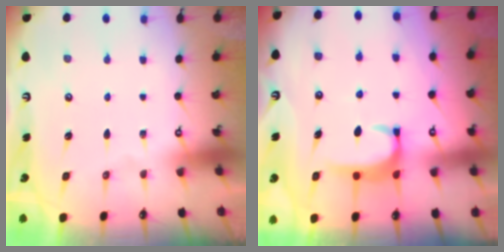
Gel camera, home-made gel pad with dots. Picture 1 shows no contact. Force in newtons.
{"total": 2.0, "press": 2.0, "slide": 0.5}